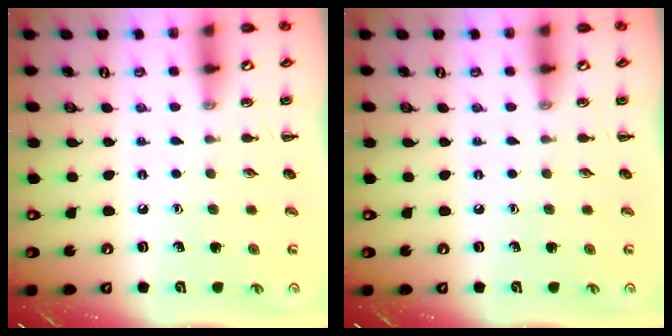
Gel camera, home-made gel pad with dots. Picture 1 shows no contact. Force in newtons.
{"total": 0.0}